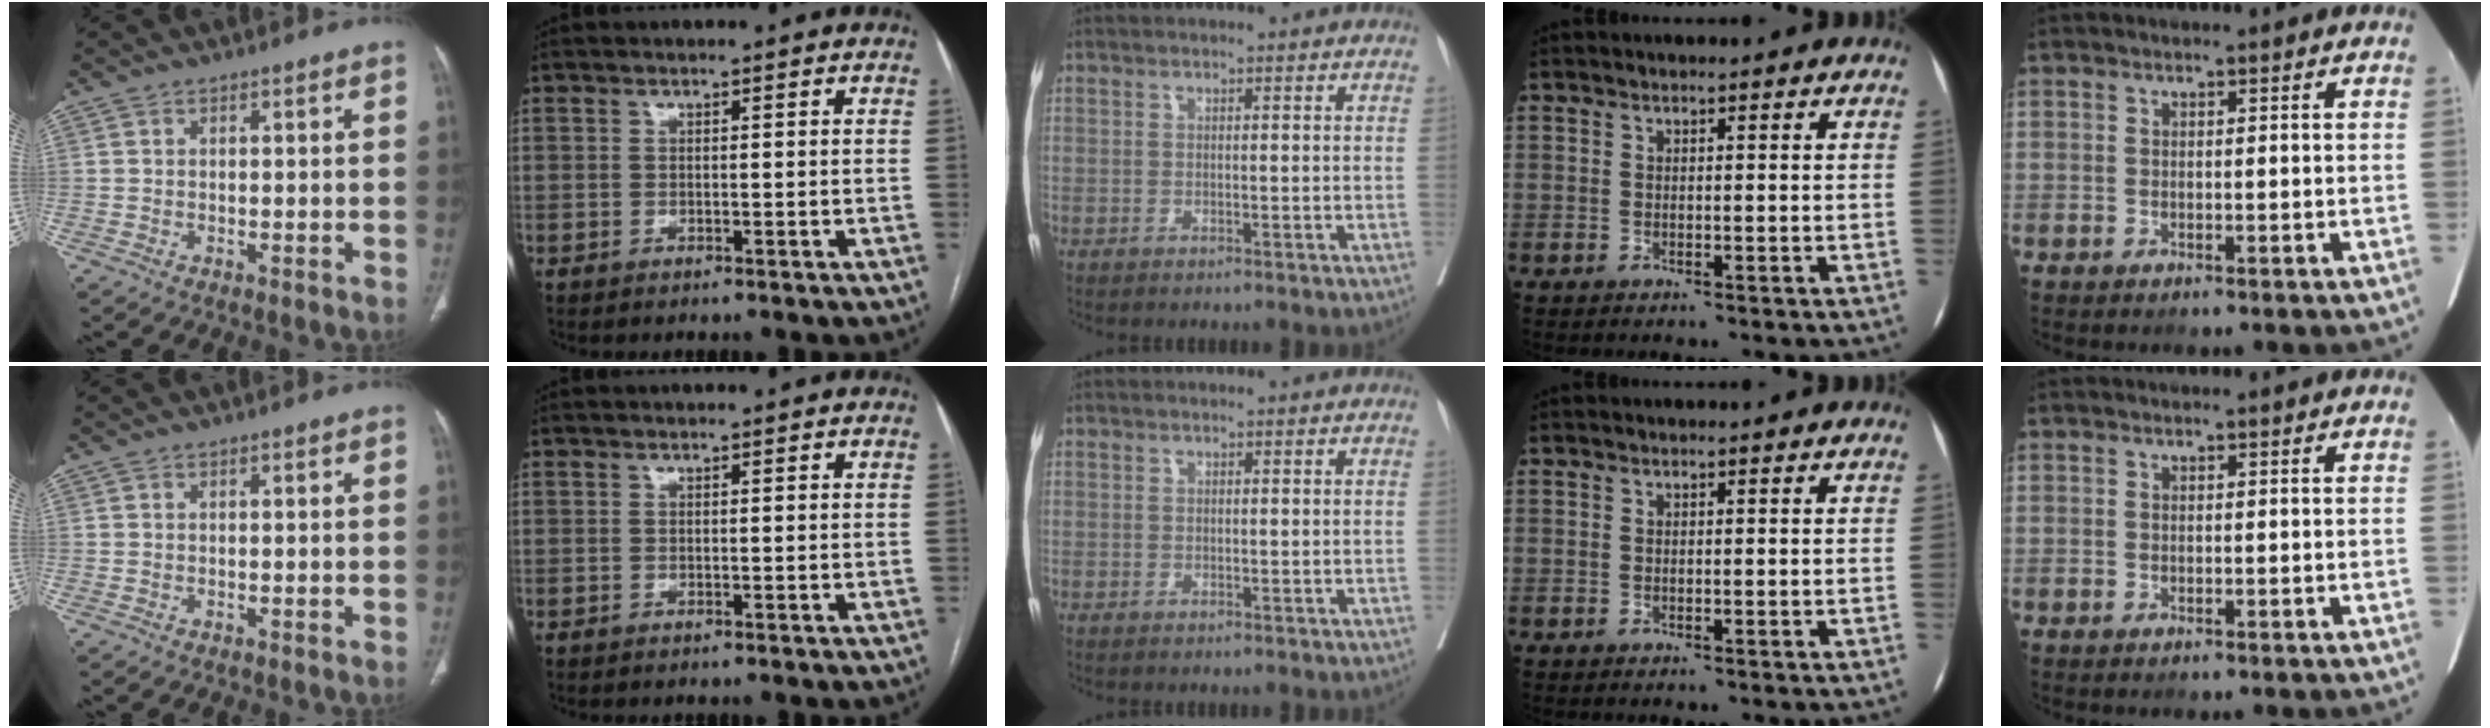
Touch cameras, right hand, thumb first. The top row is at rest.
{}